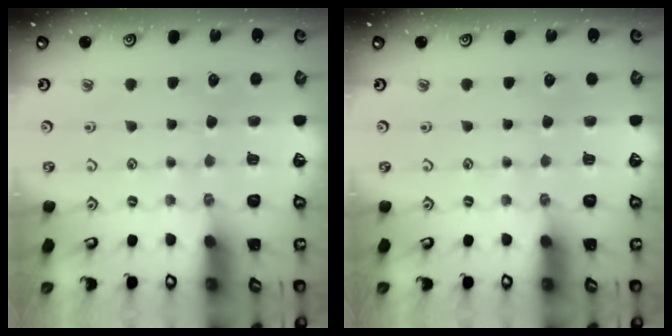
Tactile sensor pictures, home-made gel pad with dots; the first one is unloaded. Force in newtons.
{"total": 0.0}